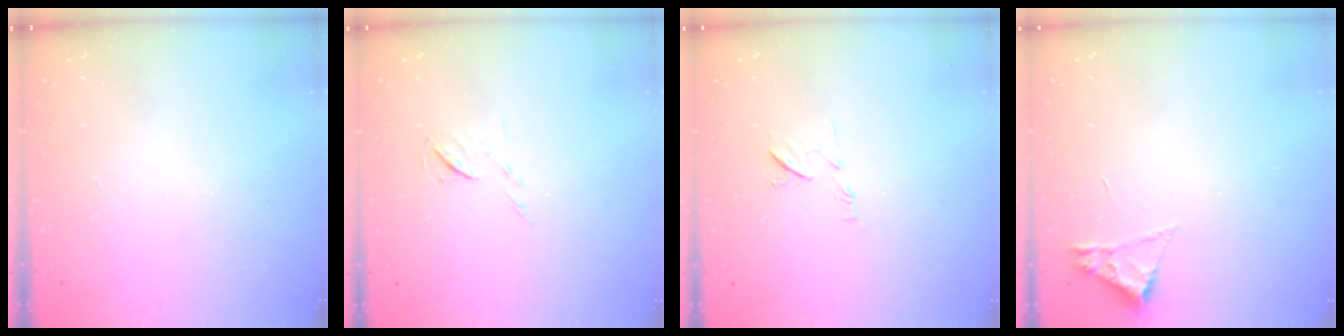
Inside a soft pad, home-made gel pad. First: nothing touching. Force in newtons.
{"total": 4.9, "press": 4.9, "slide": 0.5}
{"total": 6.5, "press": 6.5, "slide": 0.7}
{"total": 1.8, "press": 1.8, "slide": 0.2}